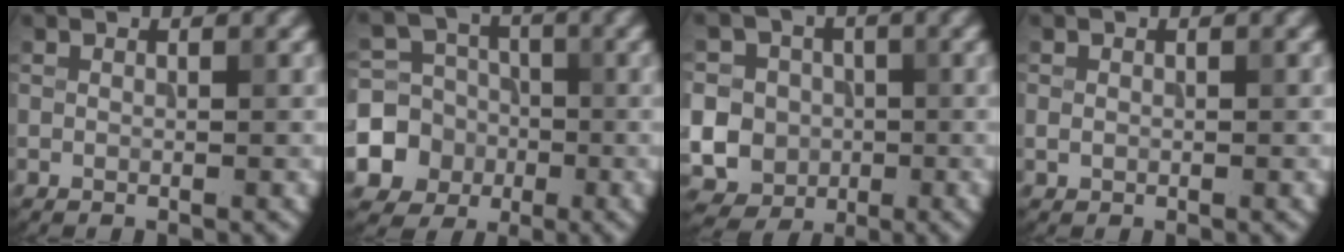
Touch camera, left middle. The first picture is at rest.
{"total": 7.6, "force": [-2.2, 7.0, 1.8], "torque": [-0.027, -0.006, -0.063]}
{"total": 12.2, "force": [-1.4, 11.6, 3.6], "torque": [-0.104, 0.003, -0.035]}
{"total": 0.7, "force": [0.0, 0.6, 0.3], "torque": [-0.002, -0.003, -0.002]}